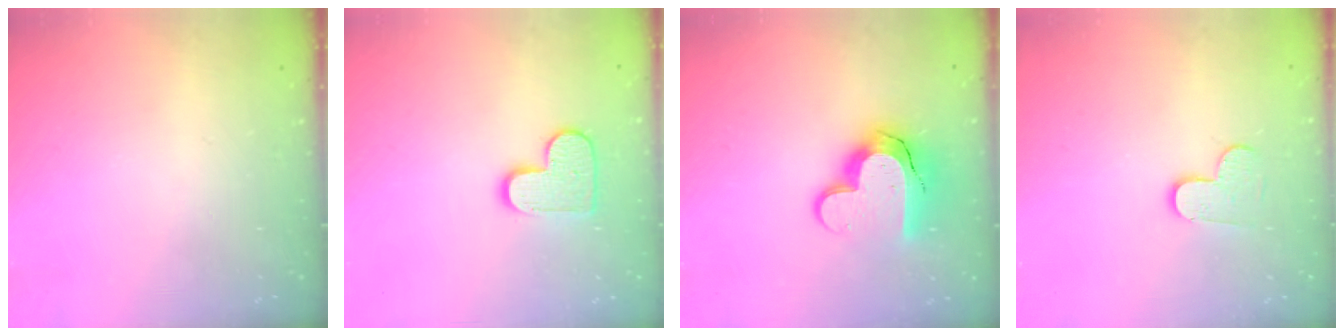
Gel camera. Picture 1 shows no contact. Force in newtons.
{"total": 10.6, "press": 10.6, "slide": 0.7}
{"total": 14.2, "press": 14.1, "slide": 1.0}
{"total": 4.2, "press": 4.2, "slide": 0.4}